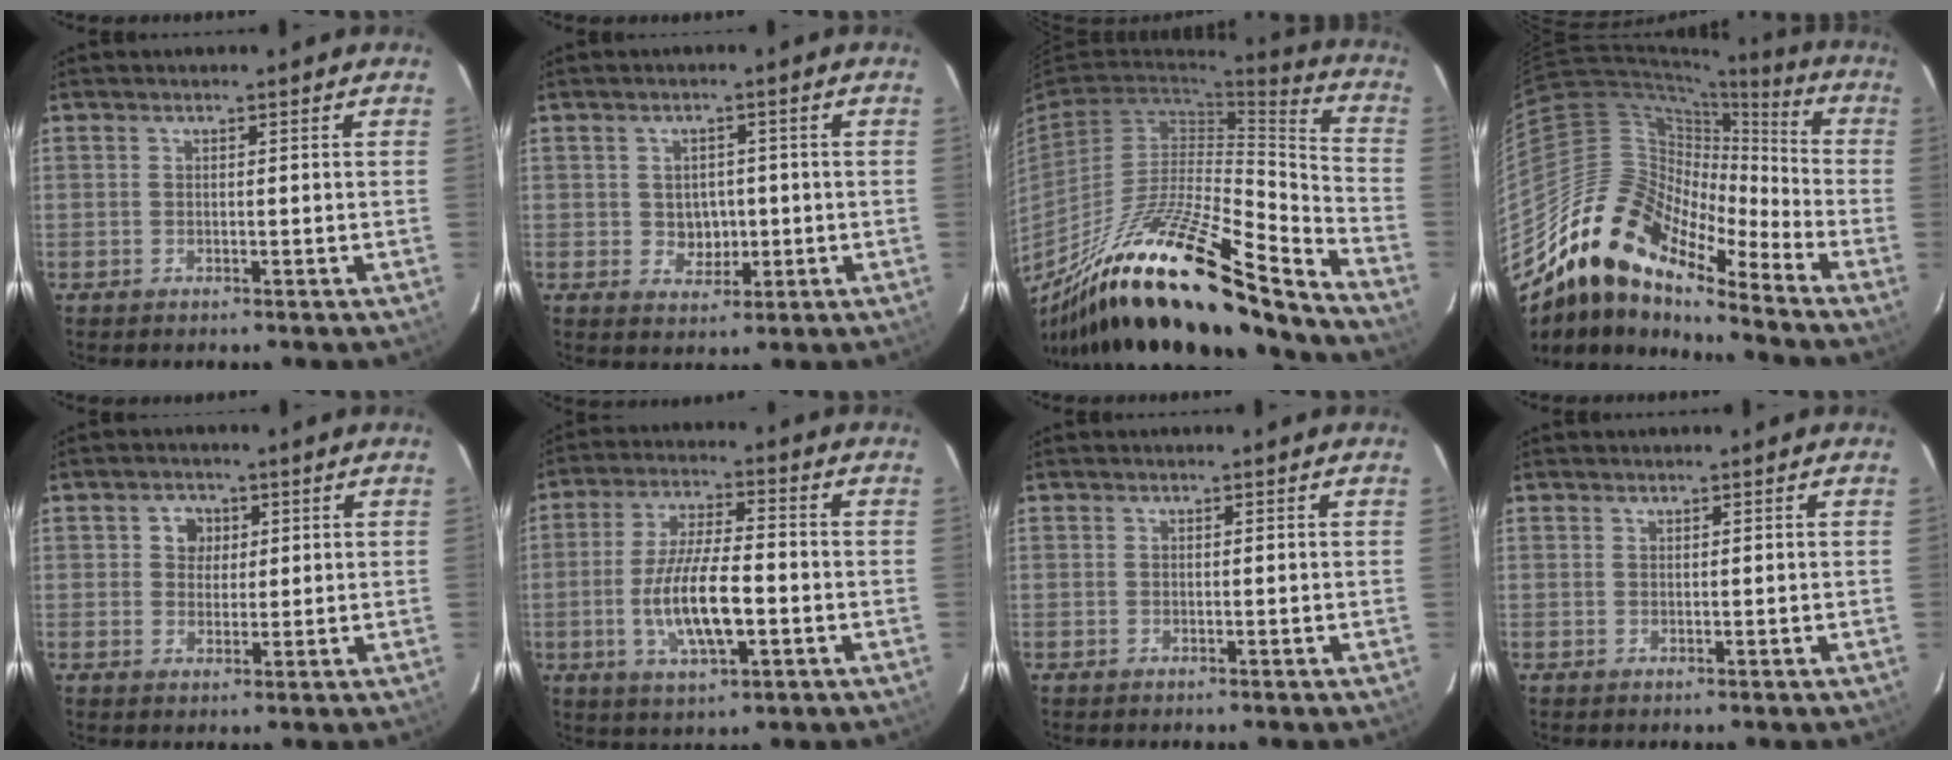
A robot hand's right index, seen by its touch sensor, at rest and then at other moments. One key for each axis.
{"total": 4.2, "fx": -0.2, "fy": 3.8, "fz": 1.8, "tx": -0.031, "ty": 0.004, "tz": 0.006}
{"total": 30.3, "fx": -22.8, "fy": 4.9, "fz": 19.3, "tx": -0.308, "ty": -0.041, "tz": -0.376}
{"total": 17.7, "fx": -13.9, "fy": 6.2, "fz": 9.0, "tx": -0.151, "ty": -0.004, "tz": -0.275}
{"total": 3.7, "fx": 1.0, "fy": 3.4, "fz": 1.1, "tx": -0.009, "ty": 0.011, "tz": 0.019}
{"total": 12.0, "fx": -2.8, "fy": 3.6, "fz": 11.1, "tx": -0.219, "ty": -0.007, "tz": -0.047}
{"total": 0.0}
{"total": 0.0}